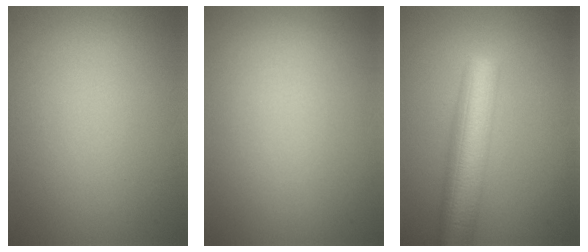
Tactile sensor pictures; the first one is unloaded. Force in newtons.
{"total": 0.0}
{"total": 7.8, "press": 7.8, "slide": 0.2}